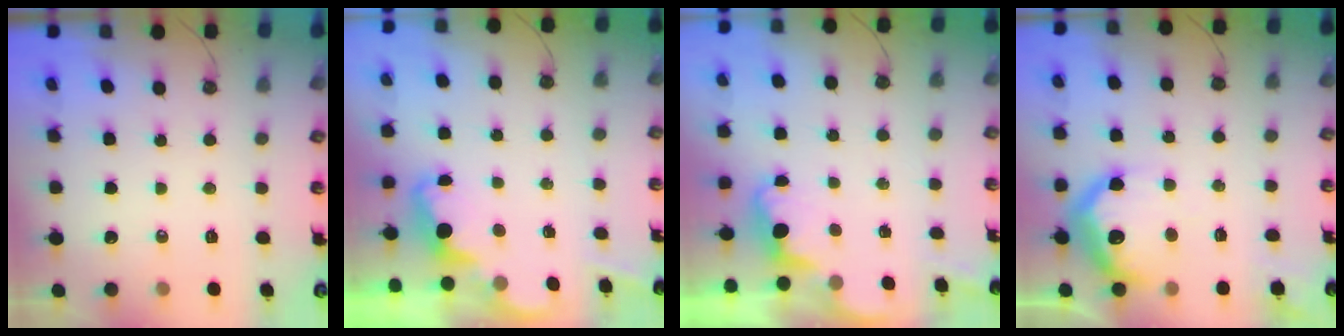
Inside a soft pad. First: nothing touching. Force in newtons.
{"total": 2.4, "press": 2.3, "slide": 0.5}
{"total": 3.0, "press": 3.0, "slide": 0.7}
{"total": 15.7, "press": 15.7, "slide": 0.4}